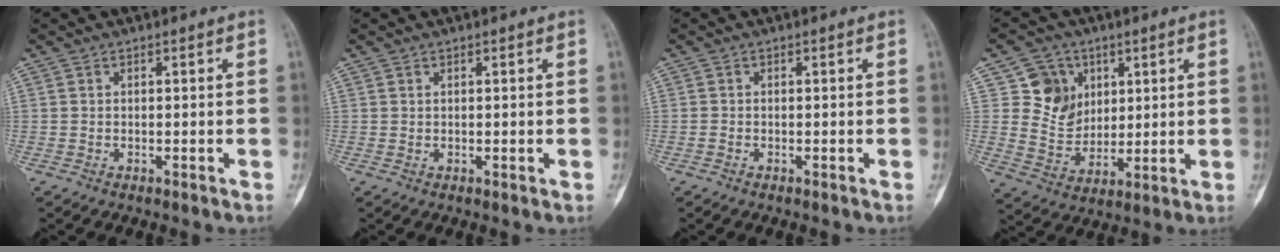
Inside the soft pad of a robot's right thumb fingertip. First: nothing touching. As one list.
[{"total": 0.0}, {"total": 0.0}, {"total": 9.8, "force": [4.1, 8.5, 2.6], "torque": [-0.008, -0.019, 0.082]}]